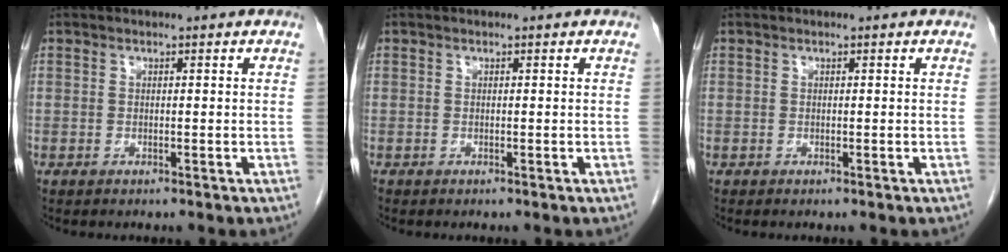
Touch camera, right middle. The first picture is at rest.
{"total": 0.0}
{"total": 0.0}